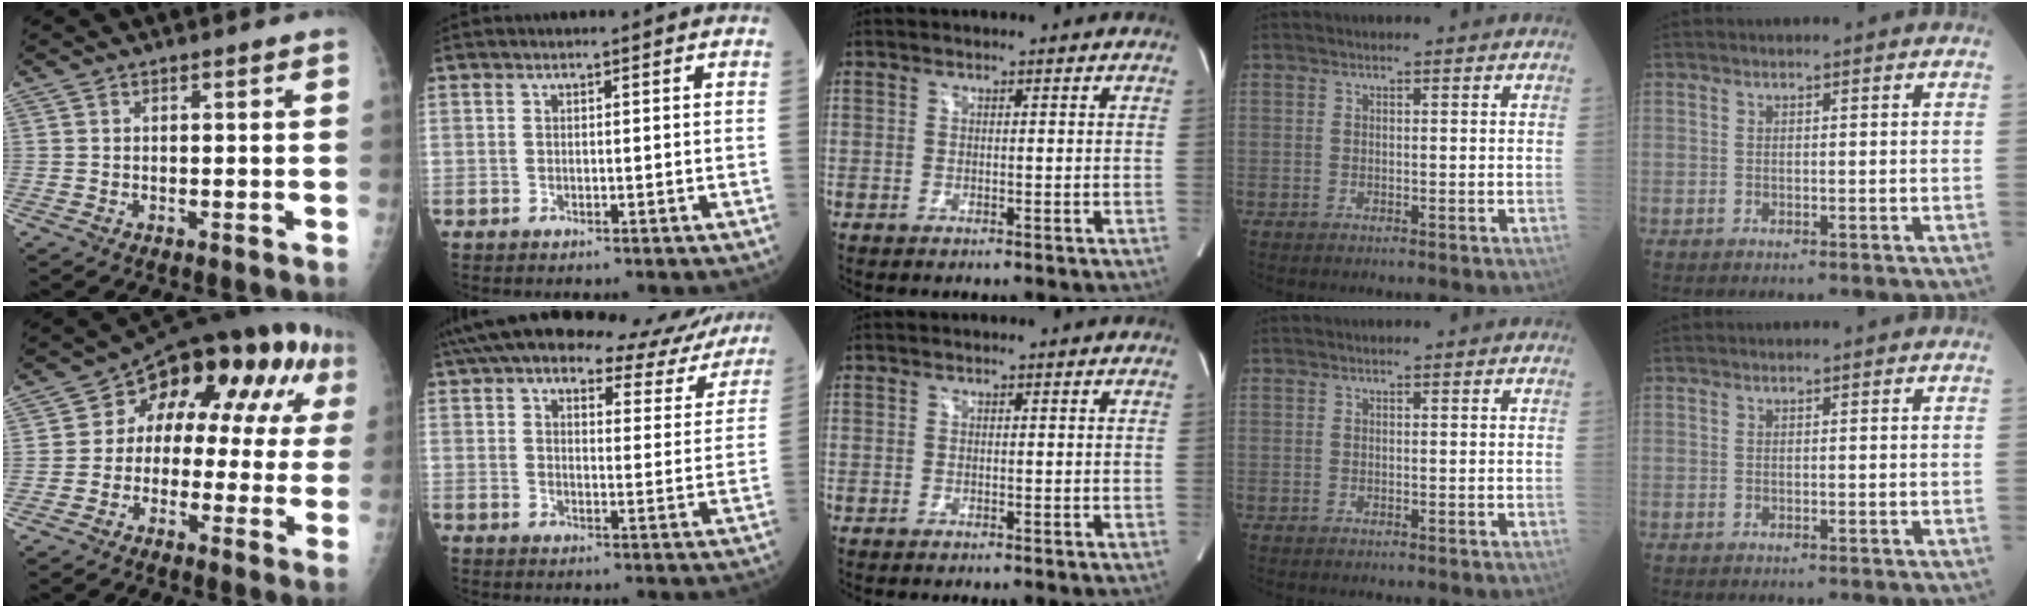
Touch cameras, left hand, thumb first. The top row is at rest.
{"thumb": {"total": 15.3, "force": [3.2, 9.8, 11.3], "torque": [-0.094, 0.042, 0.032]}, "index": {"total": 21.0, "force": [17.5, 6.5, 9.7], "torque": [-0.144, 0.025, 0.213]}}